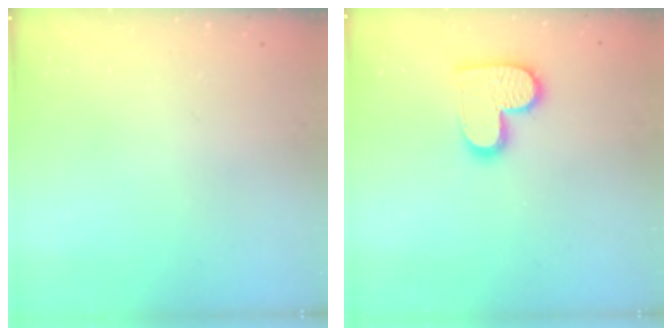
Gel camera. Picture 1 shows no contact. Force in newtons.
{"total": 13.9, "press": 13.9, "slide": 0.9}